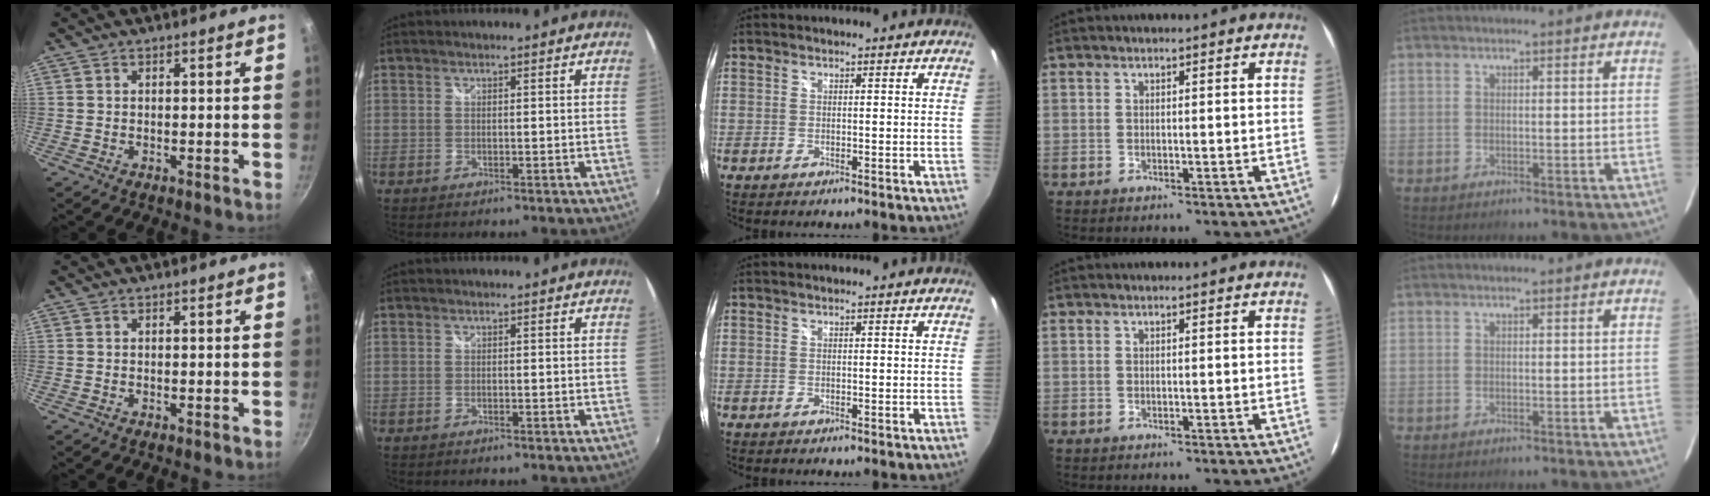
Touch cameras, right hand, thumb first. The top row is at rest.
{}